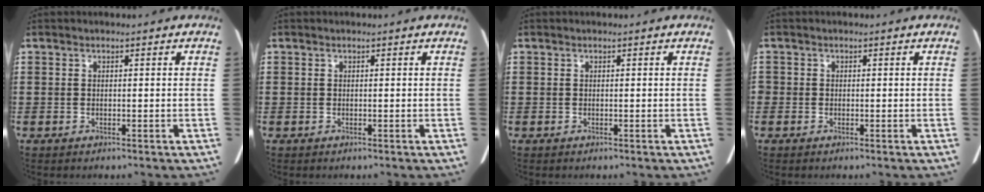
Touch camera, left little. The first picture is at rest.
{"total": 0.0}
{"total": 0.0}
{"total": 0.5, "force": [-0.2, 0.4, 0.2], "torque": [-0.004, 0.002, -0.004]}